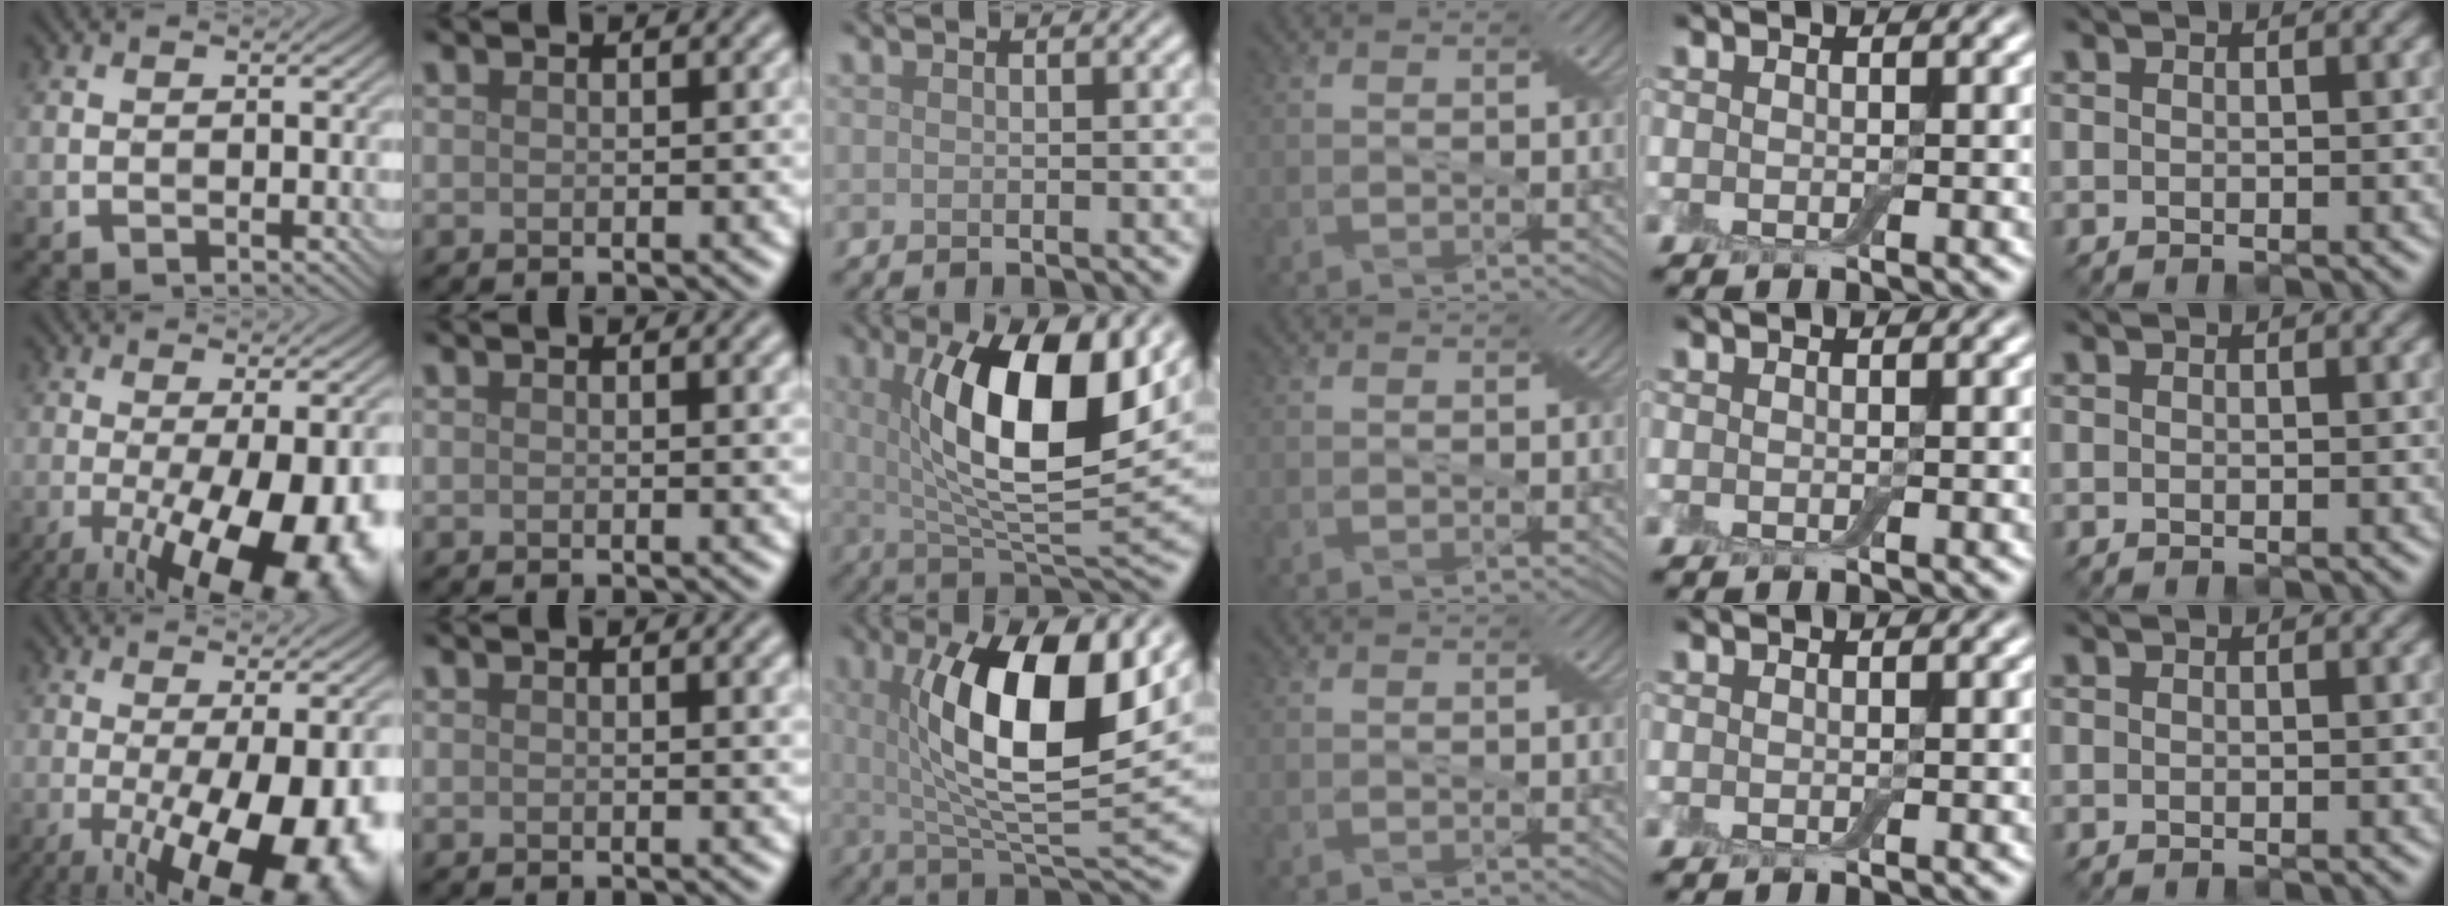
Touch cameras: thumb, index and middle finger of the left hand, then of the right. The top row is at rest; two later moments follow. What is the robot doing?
{"motion": "pour", "object": "bottle"}